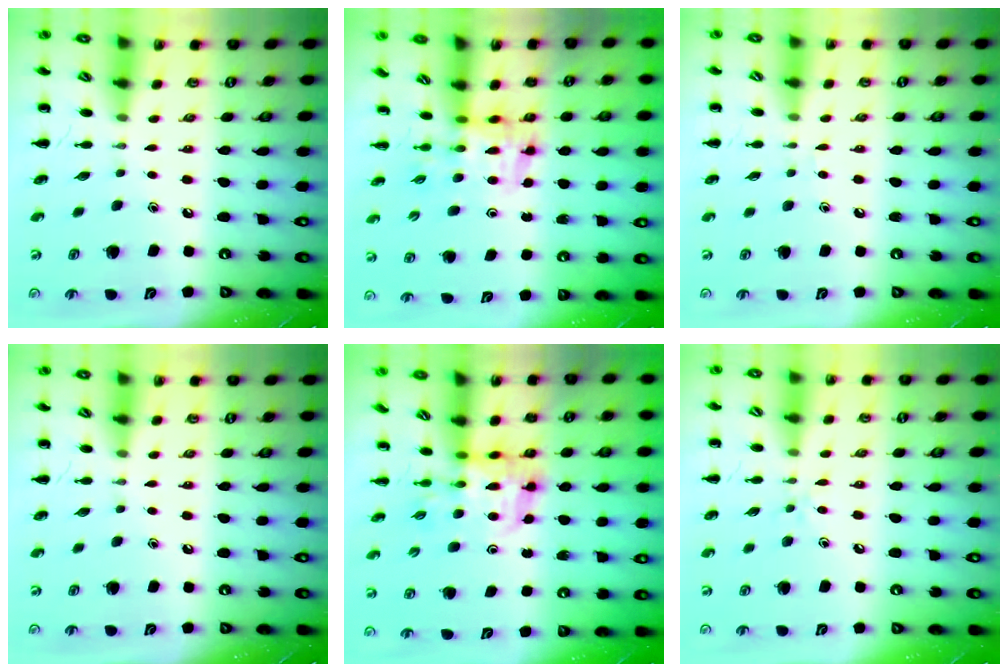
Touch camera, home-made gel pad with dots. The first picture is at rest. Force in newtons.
{"total": 3.6, "press": 3.5, "slide": 0.6}
{"total": 2.9, "press": 2.8, "slide": 1.0}
{"total": 0.0}
{"total": 4.8, "press": 4.6, "slide": 1.3}
{"total": 4.8, "press": 4.5, "slide": 1.7}